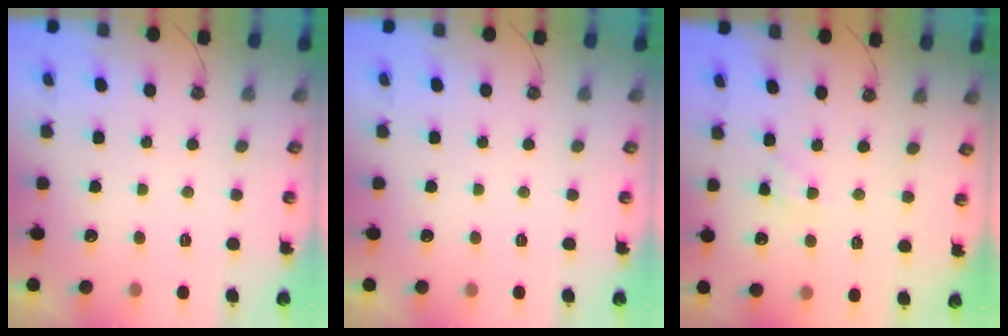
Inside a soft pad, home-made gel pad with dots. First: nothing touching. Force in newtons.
{"total": 0.0}
{"total": 3.0, "press": 3.0, "slide": 0.2}